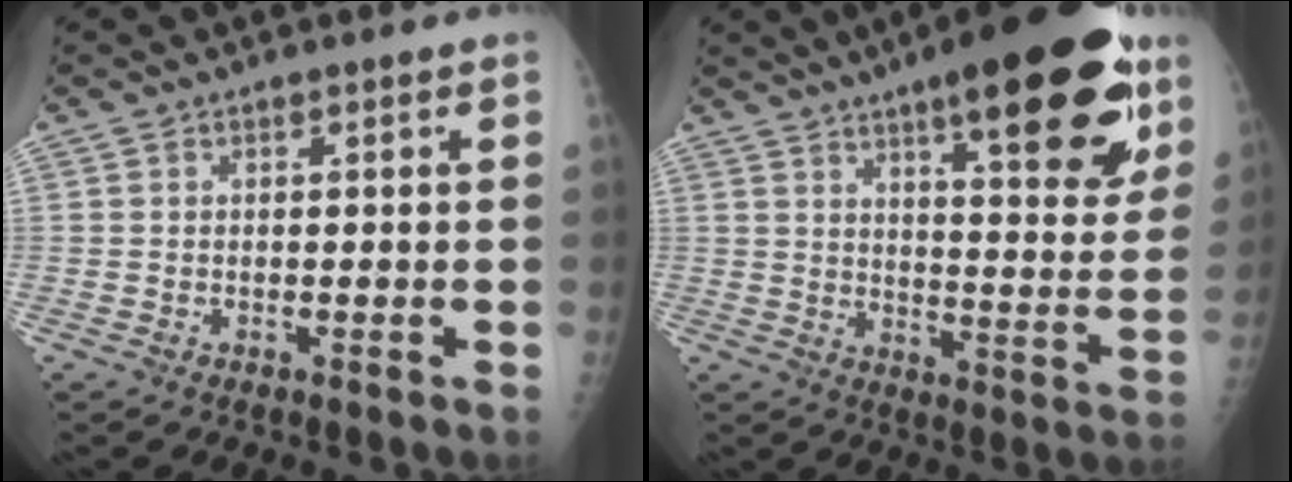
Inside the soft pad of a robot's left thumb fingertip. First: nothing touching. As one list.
[{"total": 24.3, "force": [13.8, 6.9, 18.8], "torque": [-0.228, -0.045, 0.194]}]